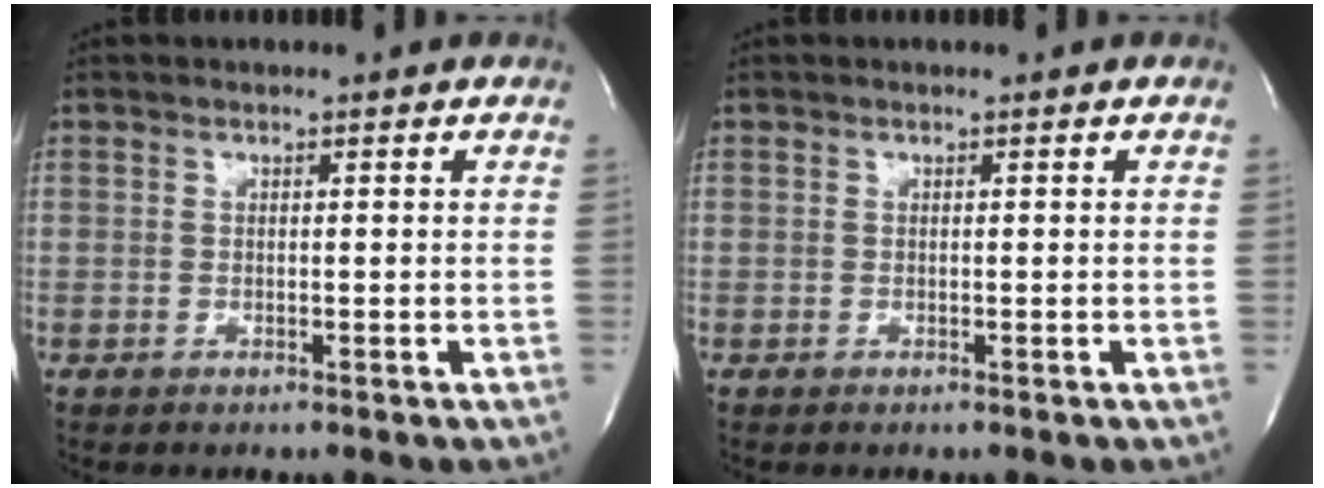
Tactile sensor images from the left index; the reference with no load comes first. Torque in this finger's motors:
{"motor_torque": [0.00, 0.00, 0.00, 0.00]}